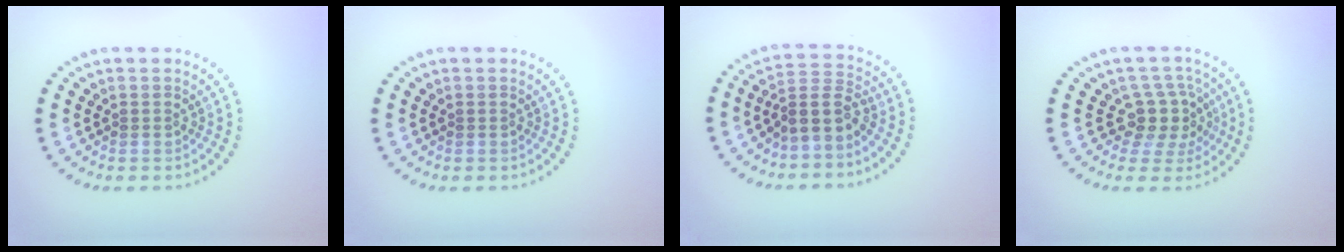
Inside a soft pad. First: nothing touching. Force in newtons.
{"total": 0.0}
{"total": 3.2, "press": 2.5, "slide": 2.1}
{"total": 3.5, "press": 2.7, "slide": 2.2}